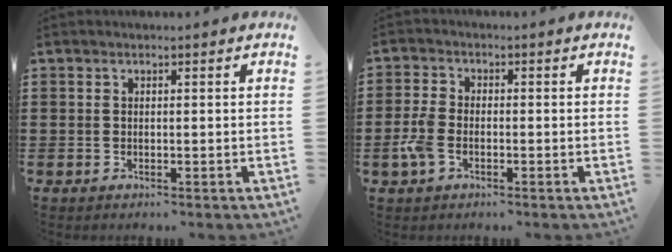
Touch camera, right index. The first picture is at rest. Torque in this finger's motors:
{"motor_torque": [0.98, 0.07, 0.44, 0.13]}